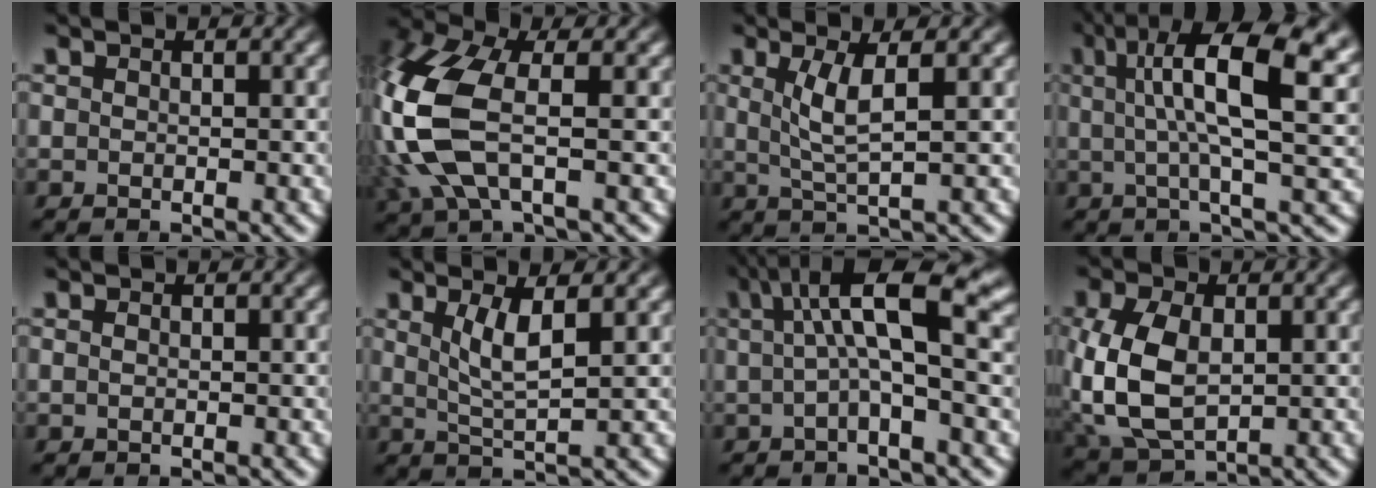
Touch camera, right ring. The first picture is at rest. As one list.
[{"total": 9.0, "force": [-0.1, 6.0, 6.8], "torque": [-0.199, -0.029, 0.011]}, {"total": 3.3, "force": [0.5, 0.8, 3.2], "torque": [-0.064, -0.012, 0.020]}, {"total": 10.8, "force": [3.8, 3.8, 9.4], "torque": [-0.150, 0.015, 0.051]}, {"total": 0.0}, {"total": 3.5, "force": [1.0, 1.0, 3.2], "torque": [-0.063, -0.016, 0.028]}, {"total": 5.6, "force": [1.4, 1.6, 5.2], "torque": [-0.094, 0.014, 0.018]}, {"total": 8.1, "force": [-0.5, 6.3, 5.2], "torque": [-0.140, -0.027, 0.012]}]